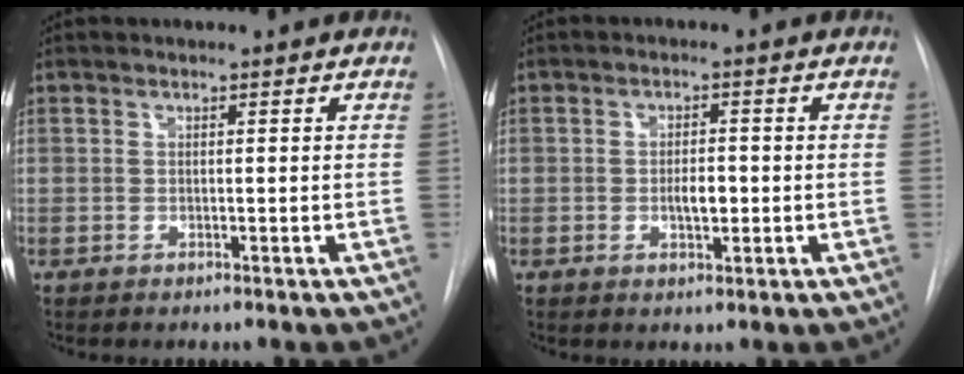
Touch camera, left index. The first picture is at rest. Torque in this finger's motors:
{"motor_torque": [0.16, 0.07, 0.05, 0.02]}